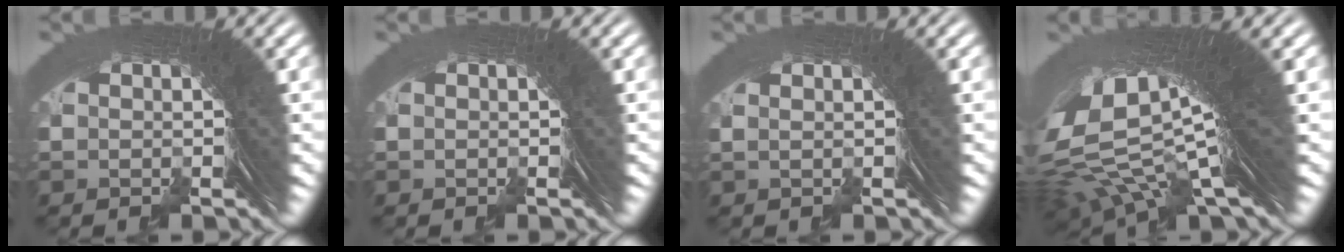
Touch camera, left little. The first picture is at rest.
{"total": 0.0}
{"total": 1.2, "force": [0.5, -0.4, 1.0], "torque": [-0.013, 0.007, 0.009]}
{"total": 16.3, "force": [5.3, 7.1, 13.7], "torque": [-0.265, -0.014, 0.095]}